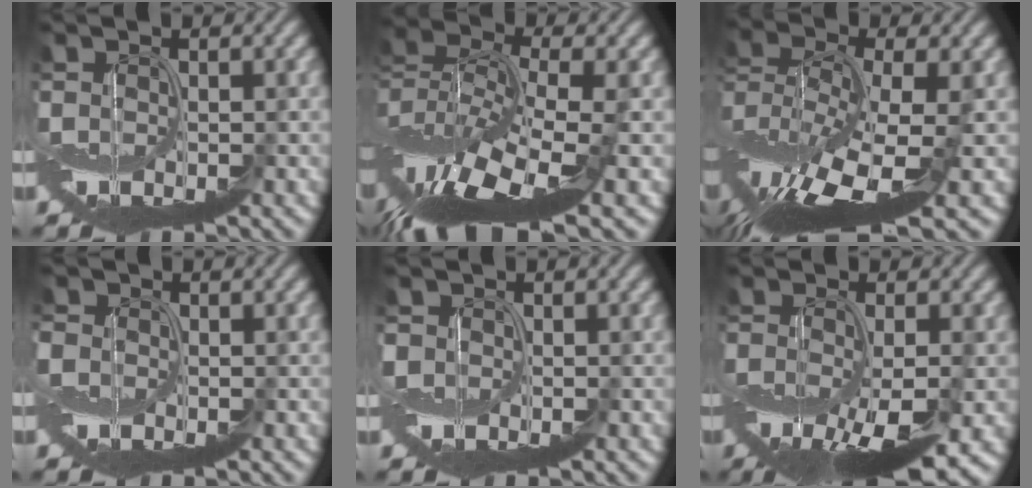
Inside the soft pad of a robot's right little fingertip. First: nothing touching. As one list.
[{"total": 12.3, "force": [-6.3, 4.4, 9.6], "torque": [-0.195, 0.005, -0.114]}, {"total": 13.4, "force": [-5.7, 4.5, 11.2], "torque": [-0.242, 0.004, -0.101]}, {"total": 1.8, "force": [-0.4, 1.6, 0.6], "torque": [-0.020, -0.001, -0.008]}, {"total": 2.4, "force": [0.2, 2.3, 0.7], "torque": [-0.021, 0.008, -0.003]}, {"total": 8.8, "force": [-4.3, 2.7, 7.2], "torque": [-0.137, -0.032, -0.061]}]